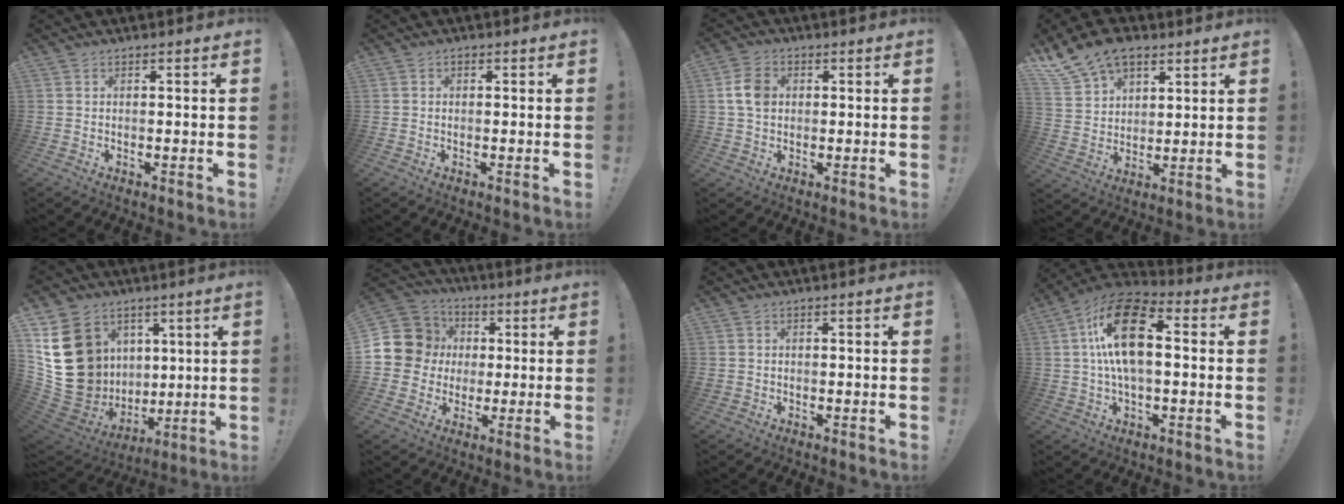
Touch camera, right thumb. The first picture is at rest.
{"total": 0.6, "force": [-0.2, 0.5, 0.2], "torque": [-0.002, 0.002, -0.003]}
{"total": 7.8, "force": [1.0, 5.9, 5.0], "torque": [-0.092, 0.010, 0.022]}
{"total": 12.7, "force": [8.8, 7.7, 4.9], "torque": [-0.099, -0.050, 0.173]}
{"total": 22.5, "force": [5.1, 19.2, 10.6], "torque": [-0.203, -0.039, 0.143]}
{"total": 13.5, "force": [2.0, 12.6, 4.5], "torque": [-0.074, 0.002, 0.053]}
{"total": 0.9, "force": [-0.2, 0.8, 0.2], "torque": [-0.003, 0.001, -0.003]}
{"total": 18.3, "force": [2.6, 9.9, 15.2], "torque": [-0.267, 0.012, 0.039]}